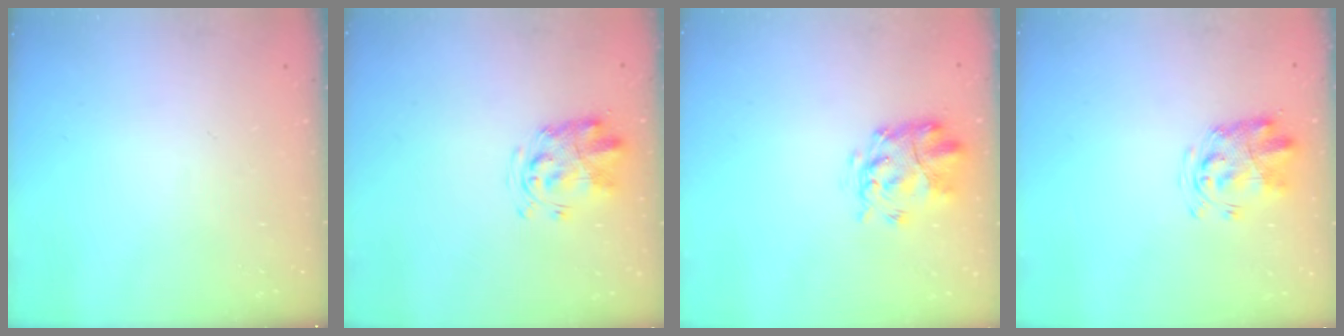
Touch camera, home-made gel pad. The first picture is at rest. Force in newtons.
{"total": 3.0, "press": 3.0, "slide": 0.6}
{"total": 3.8, "press": 3.4, "slide": 1.7}
{"total": 3.3, "press": 3.2, "slide": 0.8}